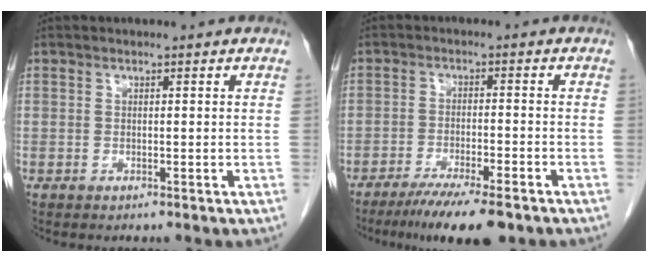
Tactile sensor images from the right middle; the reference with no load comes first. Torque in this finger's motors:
{"motor_torque": [1.16, -0.98, 0.36, 0.09]}